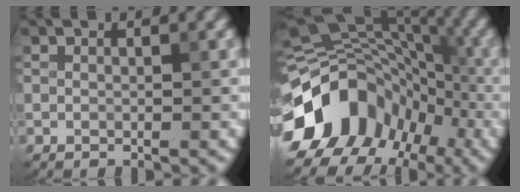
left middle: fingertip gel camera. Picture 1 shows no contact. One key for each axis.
{"total": 13.8, "fx": -5.9, "fy": 10.3, "fz": 7.1, "tx": -0.134, "ty": 0.014, "tz": -0.111}